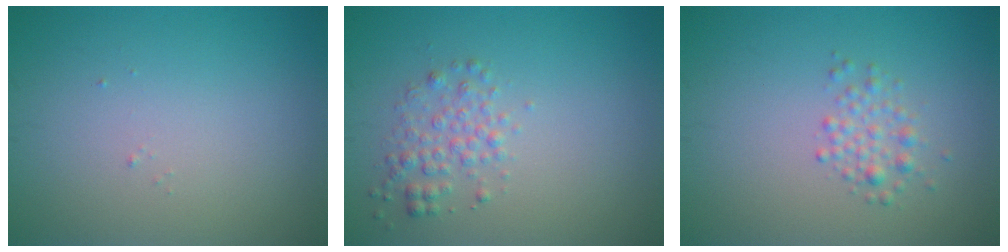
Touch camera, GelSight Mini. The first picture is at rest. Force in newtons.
{"total": 2.2, "press": 2.2, "slide": 0.1}
{"total": 1.8, "press": 1.8, "slide": 0.1}